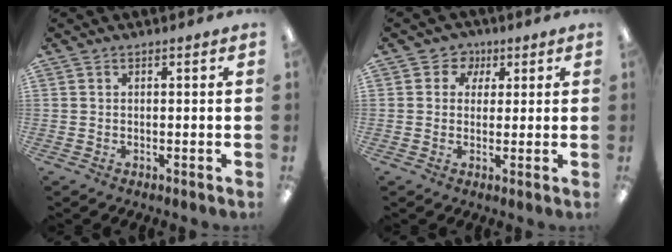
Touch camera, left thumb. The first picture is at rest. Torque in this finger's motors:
{"motor_torque": [-0.25, -0.23, -0.06, -0.14, -0.06]}